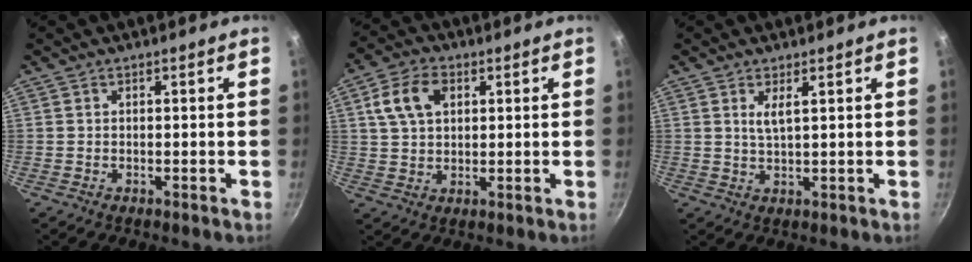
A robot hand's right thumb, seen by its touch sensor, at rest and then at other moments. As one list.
[{"total": 8.8, "force": [2.9, 5.8, 5.9], "torque": [-0.104, 0.006, 0.051]}, {"total": 2.7, "force": [1.2, 0.6, 2.3], "torque": [-0.049, -0.012, 0.026]}]